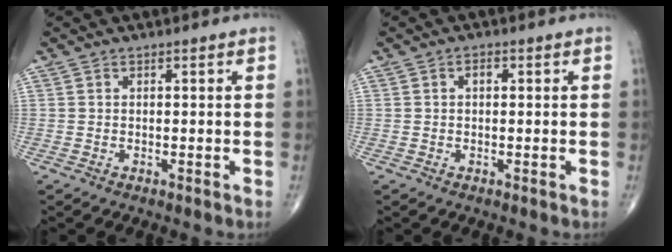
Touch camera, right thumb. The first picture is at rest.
{"total": 1.4, "force": [0.2, 0.9, 1.0], "torque": [-0.011, 0.004, -0.001]}